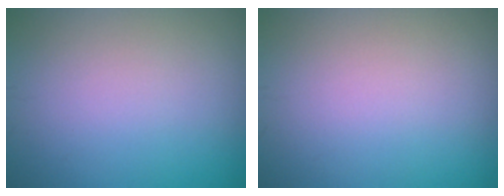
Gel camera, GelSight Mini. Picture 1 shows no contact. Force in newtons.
{"total": 0.0}